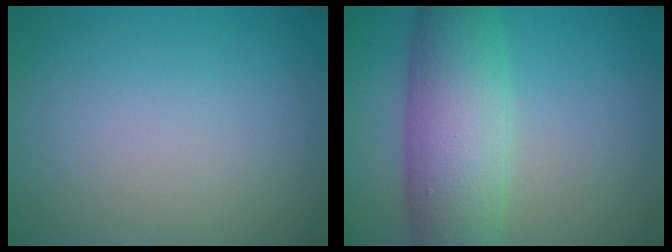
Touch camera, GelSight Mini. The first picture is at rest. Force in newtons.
{"total": 8.4, "press": 8.4, "slide": 0.2}